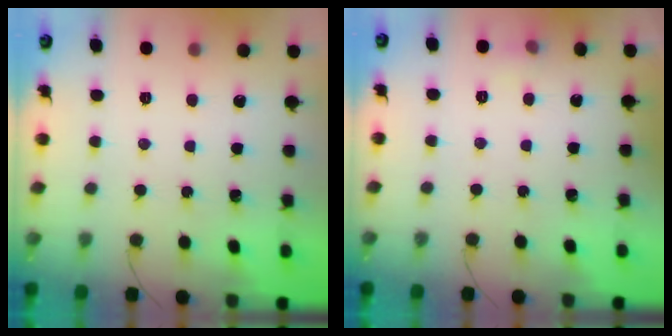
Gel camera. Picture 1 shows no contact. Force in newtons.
{"total": 4.2, "press": 3.5, "slide": 2.3}